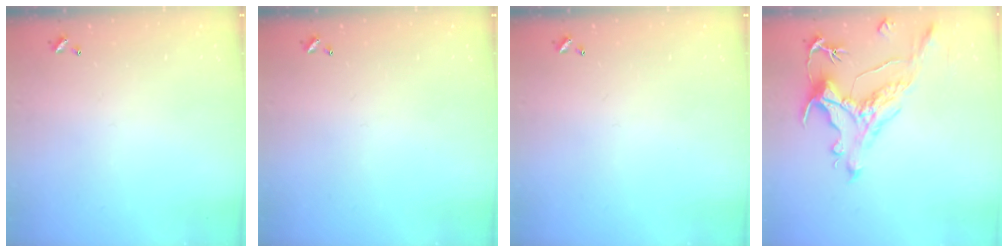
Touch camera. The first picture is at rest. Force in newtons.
{"total": 0.0}
{"total": 0.0}
{"total": 1.7, "press": 0.9, "slide": 1.4}